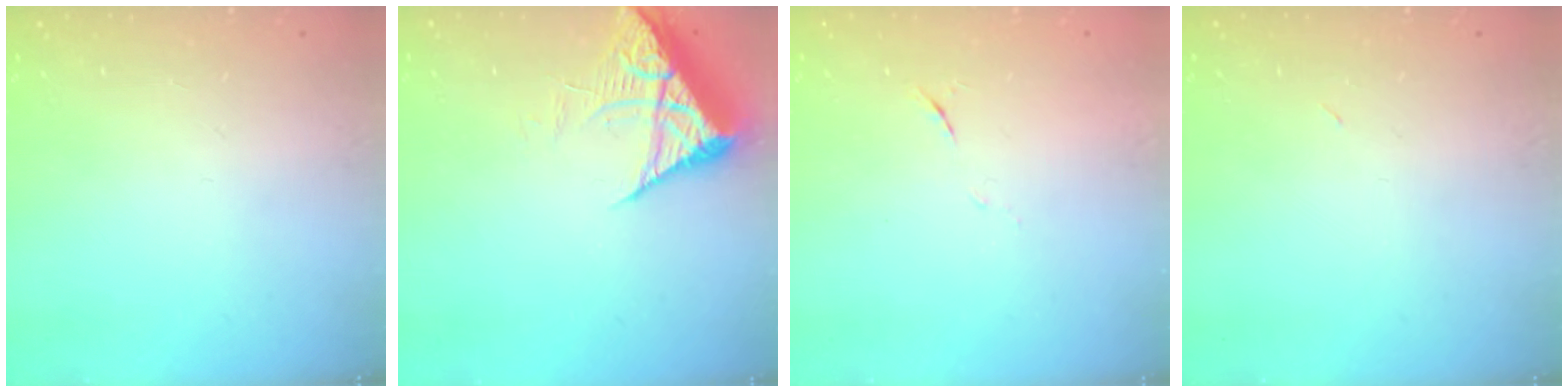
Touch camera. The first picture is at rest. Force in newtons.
{"total": 7.2, "press": 7.2, "slide": 0.8}
{"total": 5.2, "press": 5.1, "slide": 1.2}
{"total": 2.9, "press": 2.9, "slide": 0.7}